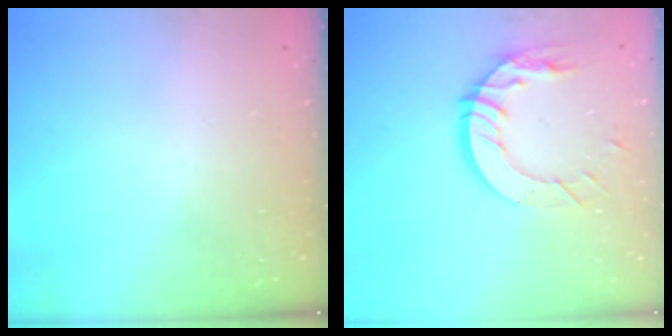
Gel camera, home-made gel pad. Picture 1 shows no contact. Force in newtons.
{"total": 11.6, "press": 11.6, "slide": 1.2}